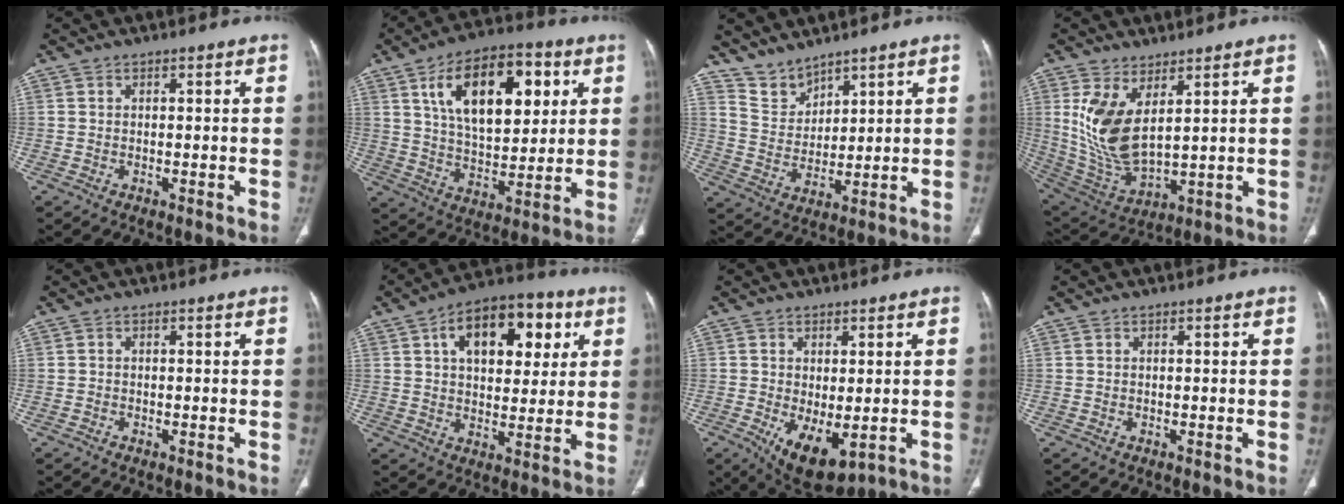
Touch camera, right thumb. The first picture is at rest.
{"total": 19.9, "force": [7.1, 10.5, 15.4], "torque": [-0.205, -0.016, 0.120]}
{"total": 6.2, "force": [5.7, 2.3, 0.8], "torque": [-0.004, -0.042, 0.132]}
{"total": 12.9, "force": [4.3, 6.1, 10.6], "torque": [-0.211, -0.032, 0.109]}
{"total": 0.0}
{"total": 16.9, "force": [6.1, 9.7, 12.4], "torque": [-0.141, 0.002, 0.092]}
{"total": 9.2, "force": [-2.4, 4.4, 7.6], "torque": [-0.114, -0.018, -0.018]}
{"total": 0.0}